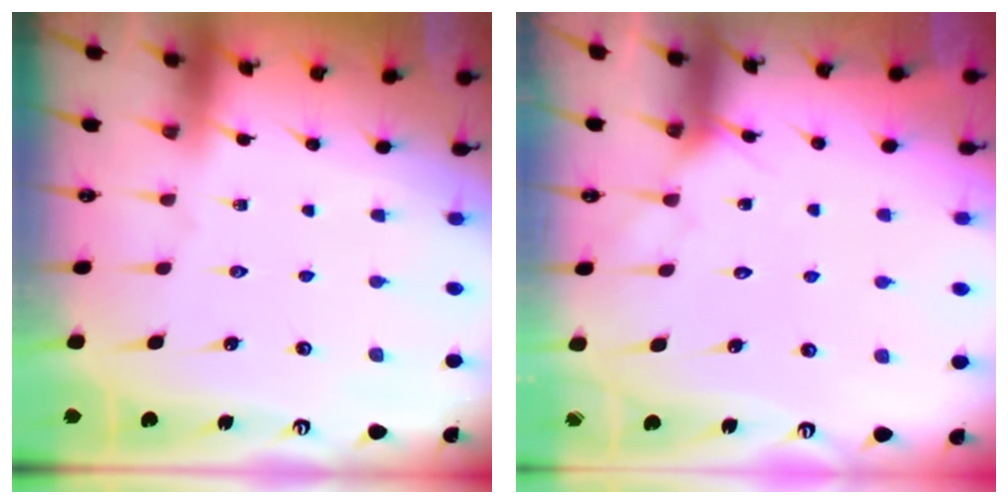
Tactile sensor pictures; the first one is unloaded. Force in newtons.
{"total": 4.9, "press": 4.9, "slide": 0.5}